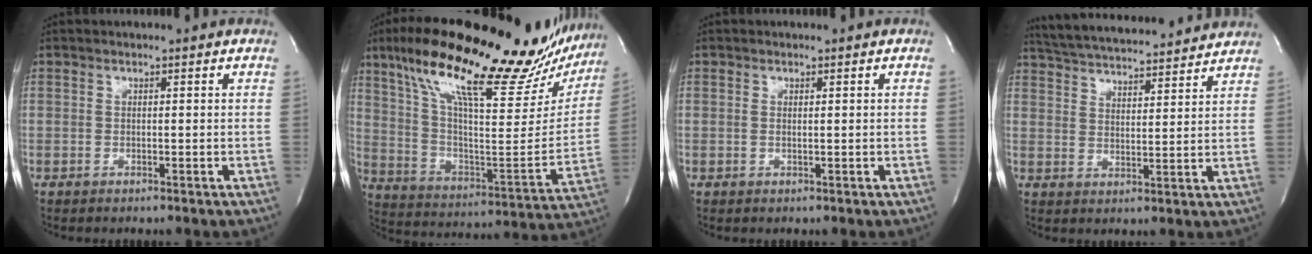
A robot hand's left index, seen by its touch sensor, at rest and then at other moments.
{"total": 31.0, "force": [23.9, 7.6, 18.1], "torque": [-0.302, 0.005, 0.342]}
{"total": 0.6, "force": [0.1, 0.0, 0.6], "torque": [-0.016, -0.002, 0.004]}
{"total": 18.4, "force": [17.2, 2.3, 6.1], "torque": [-0.109, 0.029, 0.250]}